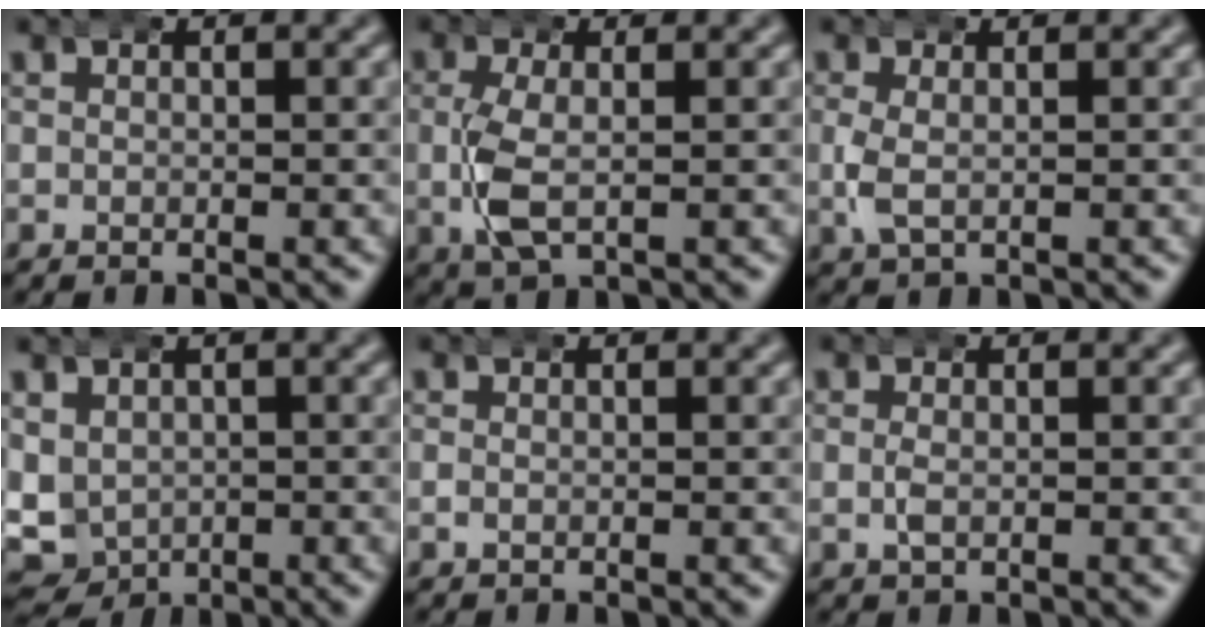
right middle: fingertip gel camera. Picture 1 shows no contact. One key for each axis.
{"total": 3.4, "fx": -0.6, "fy": 1.7, "fz": 2.9, "tx": -0.065, "ty": -0.002, "tz": -0.008}
{"total": 2.4, "fx": 0.1, "fy": 1.4, "fz": 1.9, "tx": -0.048, "ty": 0.002, "tz": 0.000}
{"total": 10.1, "fx": -2.5, "fy": 9.1, "fz": 3.4, "tx": -0.088, "ty": -0.046, "tz": -0.031}
{"total": 0.0}
{"total": 1.1, "fx": -0.2, "fy": 0.7, "fz": 0.9, "tx": -0.019, "ty": 0.001, "tz": -0.004}